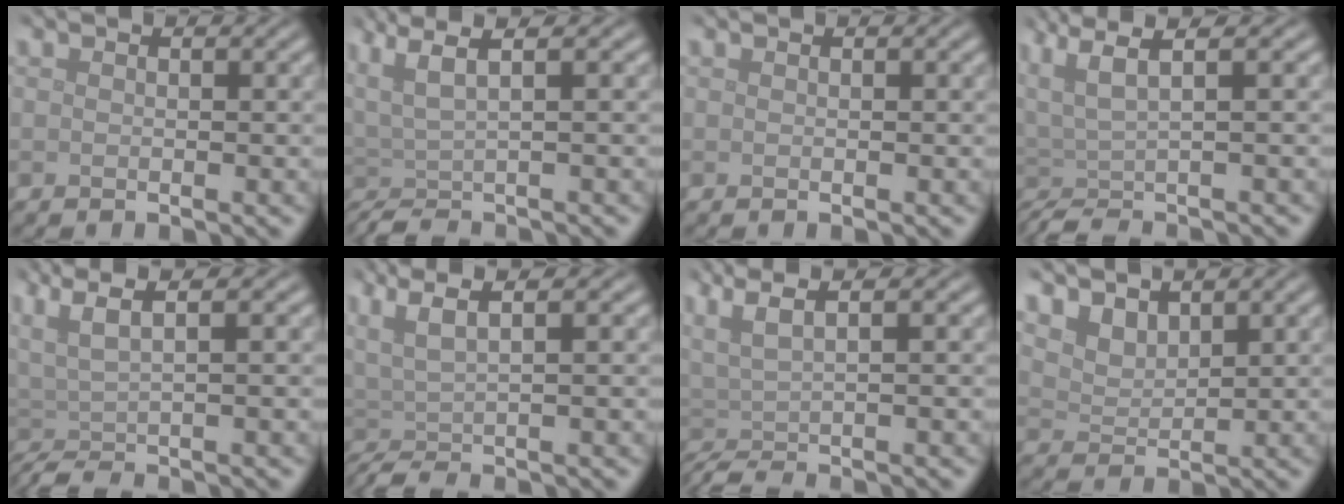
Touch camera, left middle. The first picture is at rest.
{"total": 5.0, "force": [1.3, 1.2, 4.7], "torque": [-0.079, 0.011, 0.019]}
{"total": 0.0}
{"total": 5.2, "force": [0.7, 1.1, 5.0], "torque": [-0.083, 0.010, 0.009]}
{"total": 5.1, "force": [0.9, 1.1, 4.9], "torque": [-0.078, 0.010, 0.012]}
{"total": 5.2, "force": [1.4, 1.2, 4.8], "torque": [-0.081, 0.012, 0.020]}
{"total": 5.2, "force": [0.8, 1.4, 5.0], "torque": [-0.073, 0.007, 0.012]}
{"total": 3.9, "force": [3.2, 1.6, 1.4], "torque": [-0.043, 0.000, 0.063]}